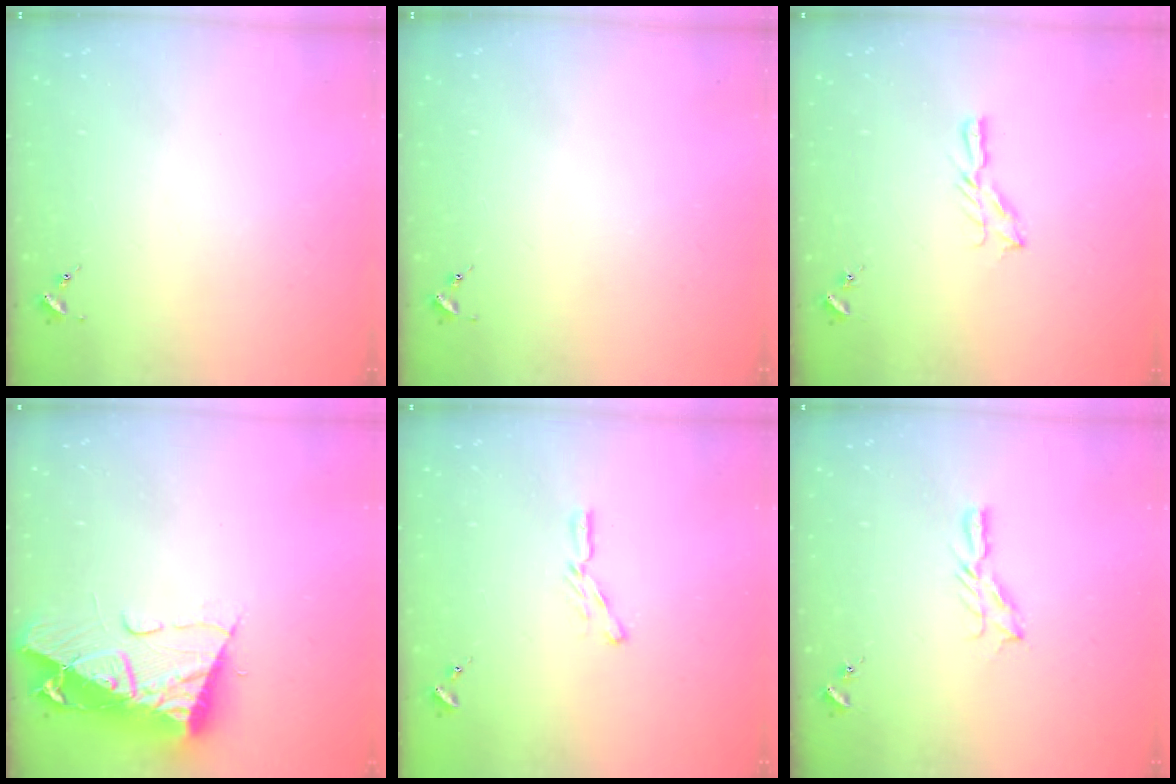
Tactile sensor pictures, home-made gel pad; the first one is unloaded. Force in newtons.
{"total": 0.0}
{"total": 5.1, "press": 5.1, "slide": 0.5}
{"total": 13.6, "press": 13.6, "slide": 1.1}
{"total": 4.7, "press": 4.7, "slide": 0.3}
{"total": 4.7, "press": 4.7, "slide": 0.5}